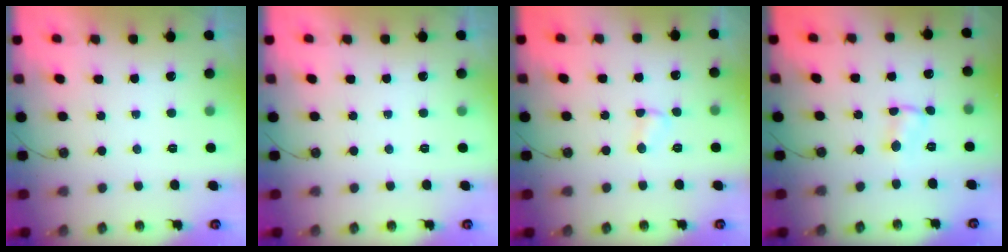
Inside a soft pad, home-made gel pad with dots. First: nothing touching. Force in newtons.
{"total": 0.0}
{"total": 3.7, "press": 3.7, "slide": 0.4}
{"total": 1.5, "press": 1.5, "slide": 0.2}